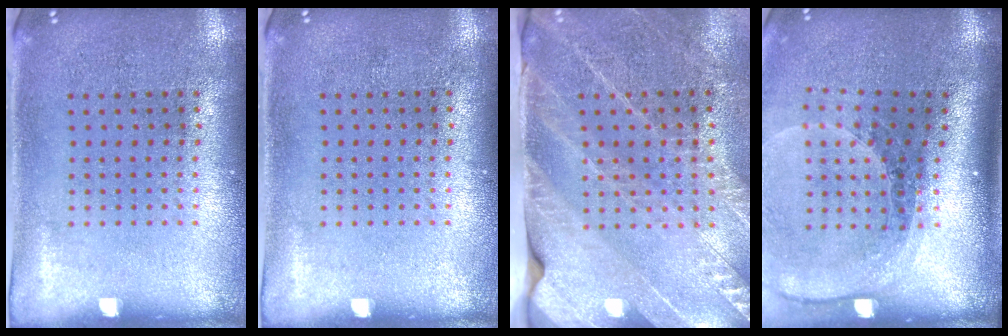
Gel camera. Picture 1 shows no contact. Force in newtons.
{"total": 0.0}
{"total": 2.7, "press": 2.6, "slide": 0.7}
{"total": 1.9, "press": 1.6, "slide": 1.0}